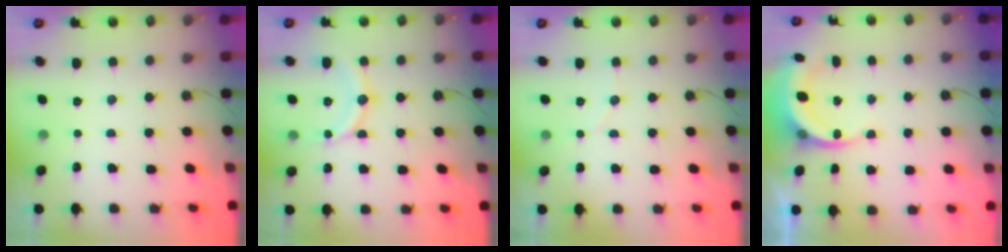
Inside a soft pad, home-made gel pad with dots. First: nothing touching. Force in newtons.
{"total": 12.9, "press": 12.9, "slide": 1.0}
{"total": 2.4, "press": 2.3, "slide": 0.7}
{"total": 6.2, "press": 6.0, "slide": 1.3}